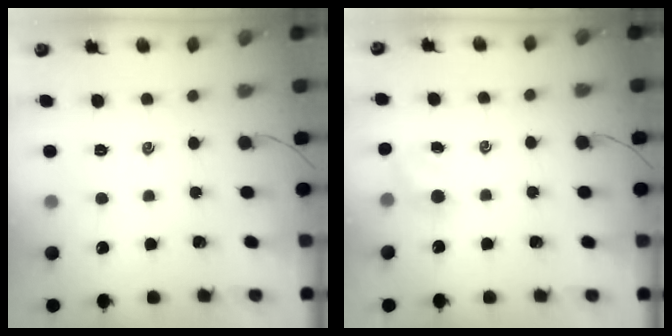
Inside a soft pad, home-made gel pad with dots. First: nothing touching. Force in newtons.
{"total": 3.5, "press": 3.4, "slide": 1.1}